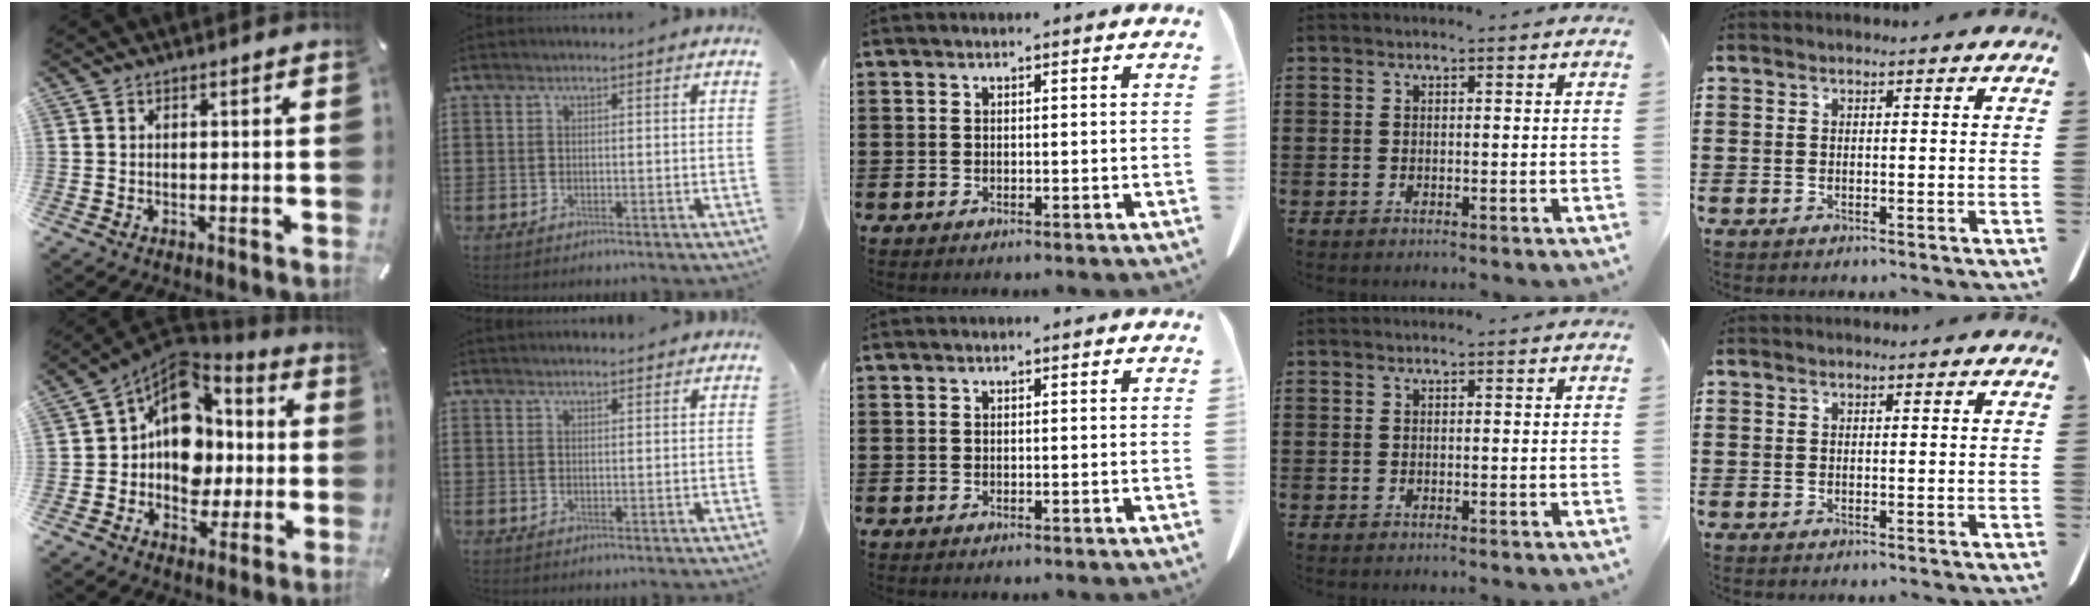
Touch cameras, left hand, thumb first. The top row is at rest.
{"thumb": {"total": 13.4, "force": [1.1, 11.3, 7.2], "torque": [-0.120, -0.023, 0.027]}, "index": {"total": 1.3, "force": [1.2, 0.2, 0.1], "torque": [-0.004, 0.000, 0.024]}}